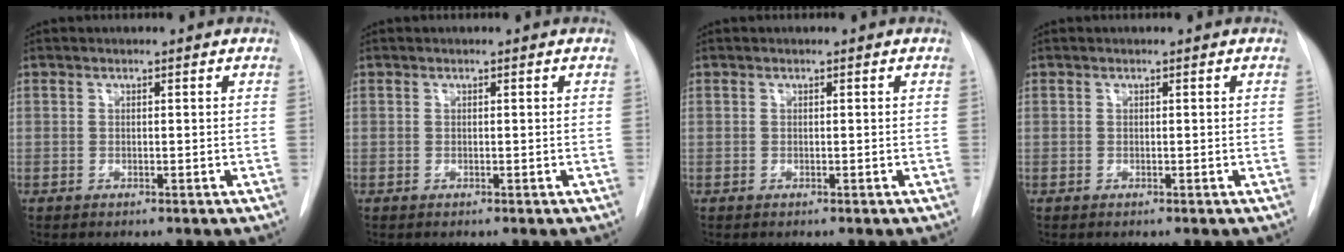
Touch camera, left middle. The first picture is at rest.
{"total": 0.0}
{"total": 0.0}
{"total": 0.0}